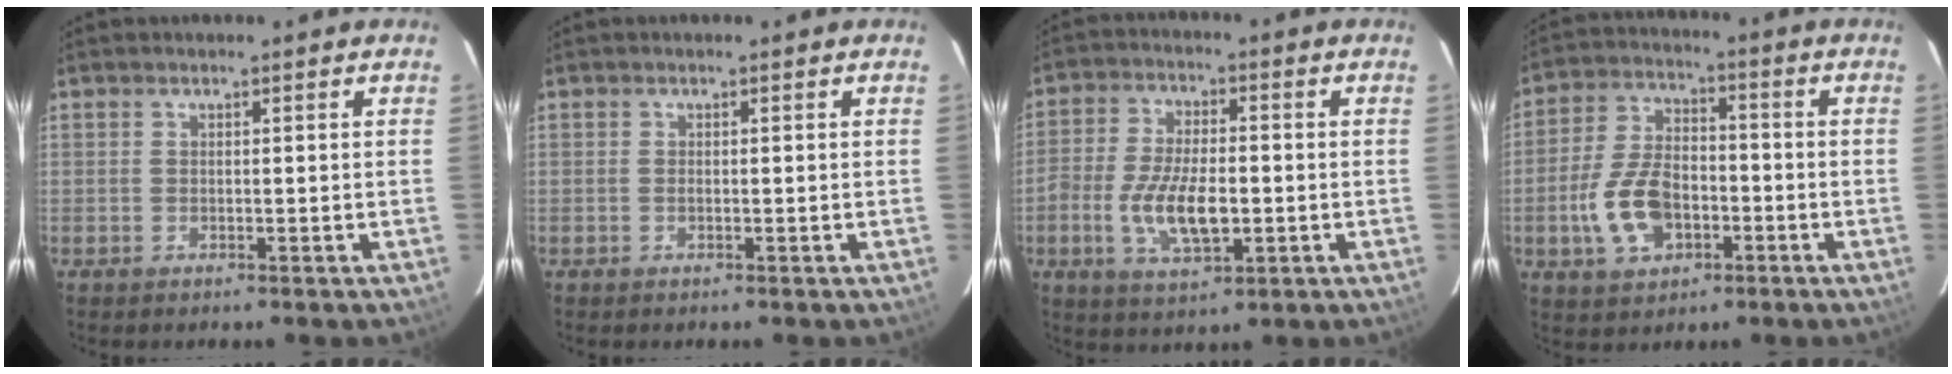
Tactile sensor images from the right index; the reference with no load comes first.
{"total": 0.0}
{"total": 10.9, "force": [-2.6, 4.9, 9.4], "torque": [-0.192, -0.004, -0.048]}
{"total": 11.9, "force": [-3.9, 7.2, 8.7], "torque": [-0.182, 0.012, -0.063]}